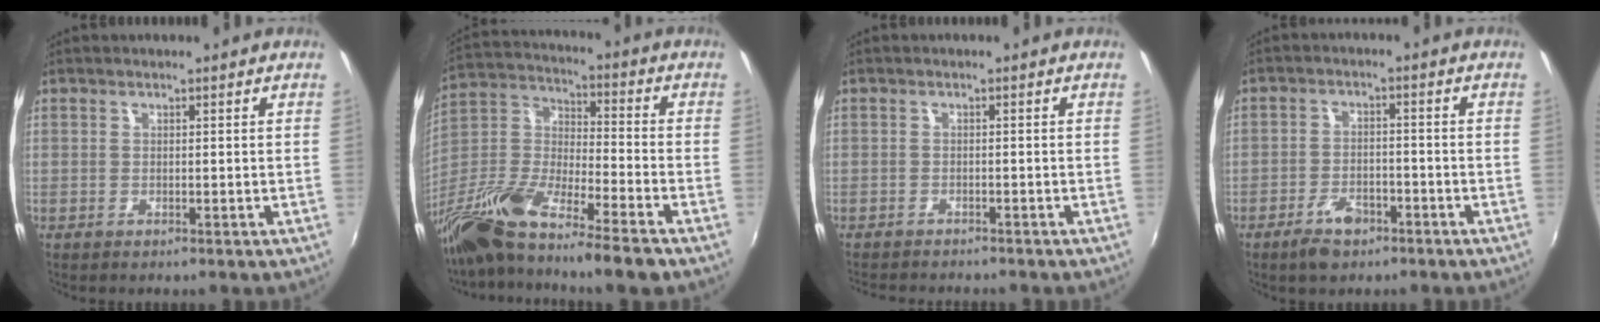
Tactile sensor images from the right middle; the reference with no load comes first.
{"total": 18.1, "force": [-13.0, 2.4, 12.4], "torque": [-0.232, -0.034, -0.246]}
{"total": 5.1, "force": [-4.8, 0.9, 1.5], "torque": [-0.043, -0.018, -0.076]}
{"total": 5.8, "force": [-4.0, 2.9, 3.1], "torque": [-0.074, 0.001, -0.065]}